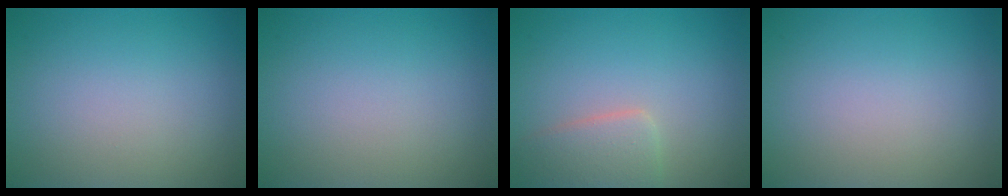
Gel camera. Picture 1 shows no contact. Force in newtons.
{"total": 0.0}
{"total": 2.9, "press": 2.9, "slide": 0.3}
{"total": 0.0}